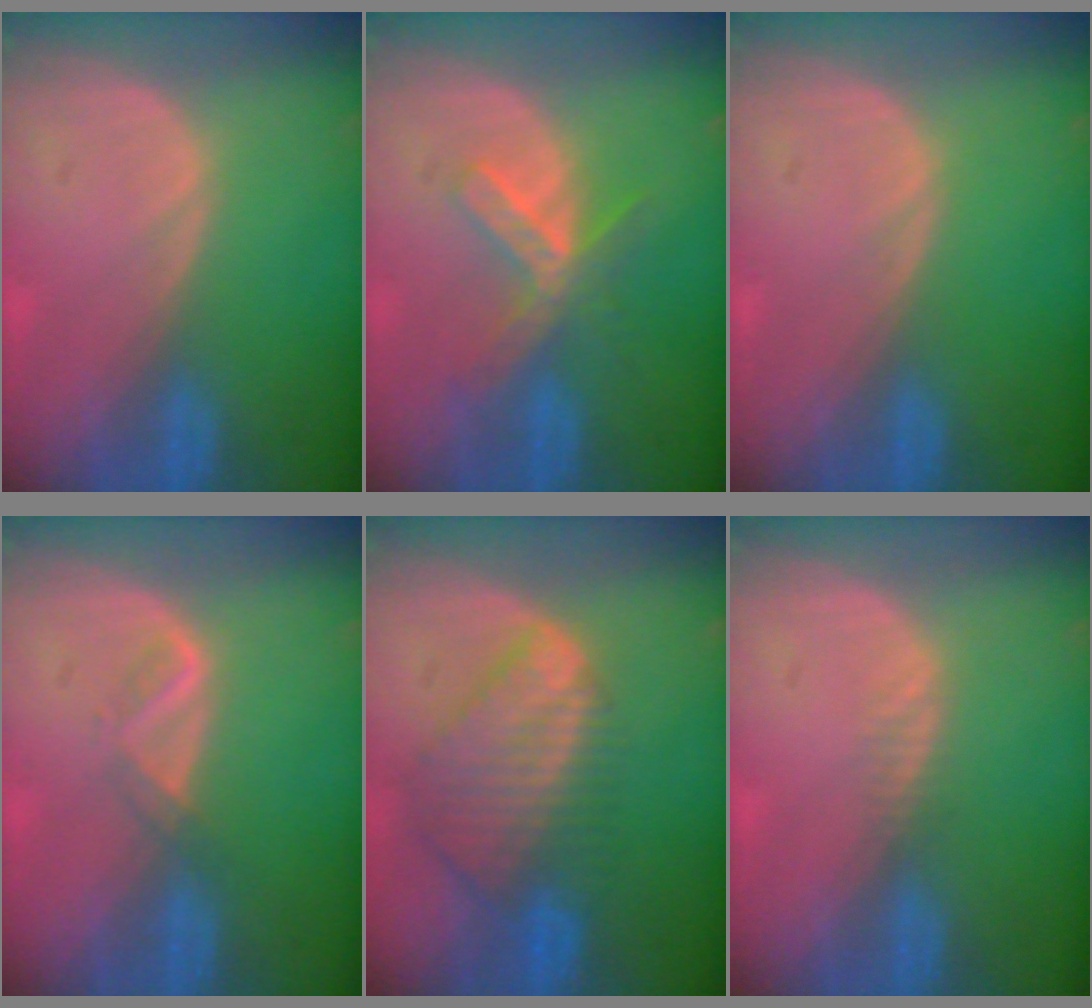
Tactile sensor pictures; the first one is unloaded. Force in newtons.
{"total": 5.3, "press": 5.3, "slide": 0.8}
{"total": 0.0}
{"total": 2.1, "press": 2.0, "slide": 0.6}
{"total": 9.1, "press": 7.7, "slide": 4.8}
{"total": 1.2, "press": 0.9, "slide": 0.8}